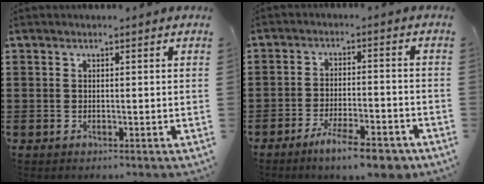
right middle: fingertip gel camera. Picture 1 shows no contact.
{"total": 7.3, "force": [-5.7, 1.1, 4.5], "torque": [-0.079, 0.001, -0.101]}